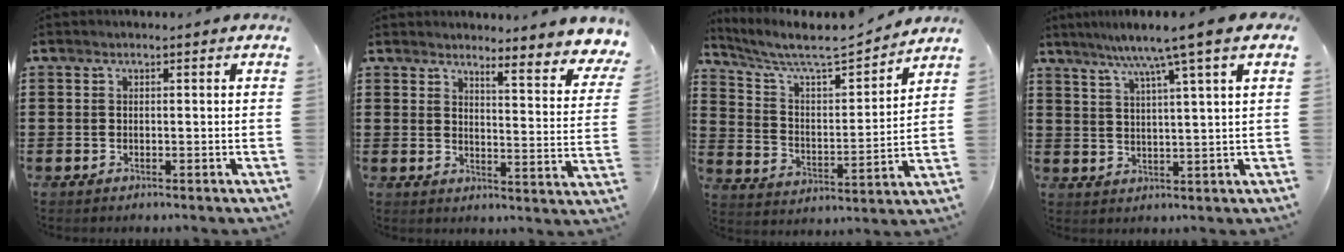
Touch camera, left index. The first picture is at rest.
{"total": 4.2, "force": [3.8, -0.3, 1.8], "torque": [-0.038, -0.036, 0.054]}
{"total": 6.8, "force": [6.1, 0.6, 2.9], "torque": [-0.084, -0.045, 0.099]}
{"total": 7.3, "force": [4.9, -0.5, 5.4], "torque": [-0.119, -0.014, 0.079]}